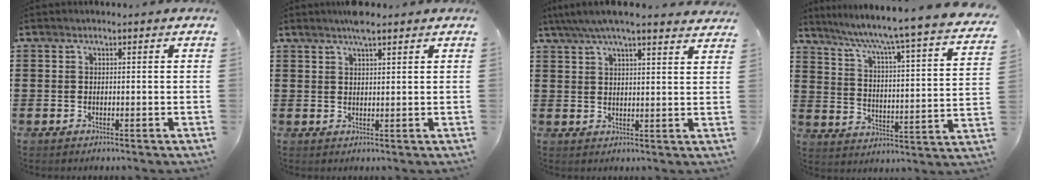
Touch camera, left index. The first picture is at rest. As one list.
[{"total": 3.4, "force": [2.6, 0.6, 2.1], "torque": [-0.045, 0.003, 0.047]}, {"total": 5.3, "force": [4.6, 0.4, 2.7], "torque": [-0.065, -0.013, 0.080]}, {"total": 6.0, "force": [4.8, -1.2, 3.3], "torque": [-0.084, -0.054, 0.068]}]